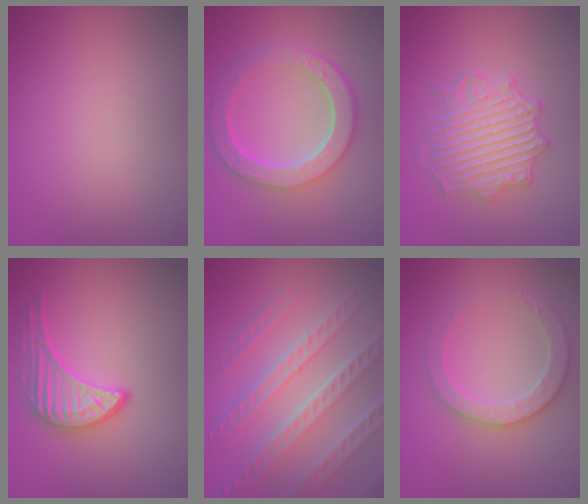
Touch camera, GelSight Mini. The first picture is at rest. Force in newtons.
{"total": 6.8, "press": 5.0, "slide": 4.6}
{"total": 4.2, "press": 4.1, "slide": 1.0}
{"total": 3.4, "press": 3.0, "slide": 1.7}
{"total": 8.1, "press": 5.6, "slide": 5.9}
{"total": 3.4, "press": 3.2, "slide": 0.8}